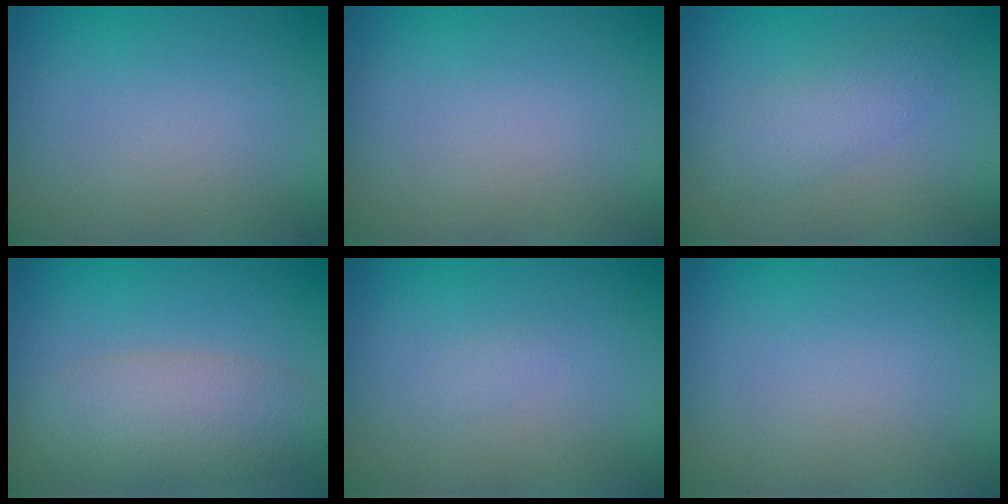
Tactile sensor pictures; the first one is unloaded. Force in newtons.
{"total": 0.0}
{"total": 2.7, "press": 2.7, "slide": 0.0}
{"total": 5.3, "press": 5.3, "slide": 0.2}
{"total": 0.7, "press": 0.7, "slide": 0.1}
{"total": 0.0}